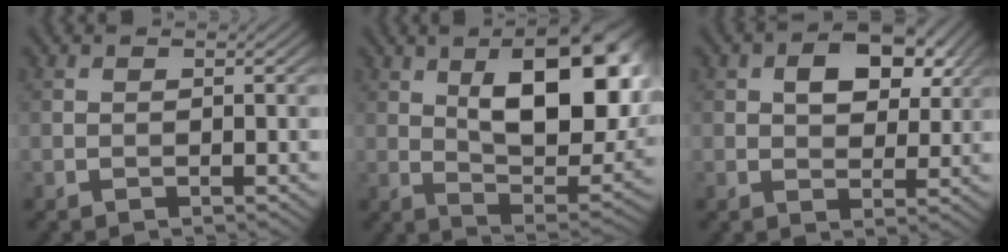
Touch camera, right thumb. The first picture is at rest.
{"total": 16.9, "force": [5.2, 8.0, 14.0], "torque": [-0.196, 0.017, 0.072]}
{"total": 7.2, "force": [2.5, 4.5, 5.1], "torque": [-0.080, -0.002, 0.035]}